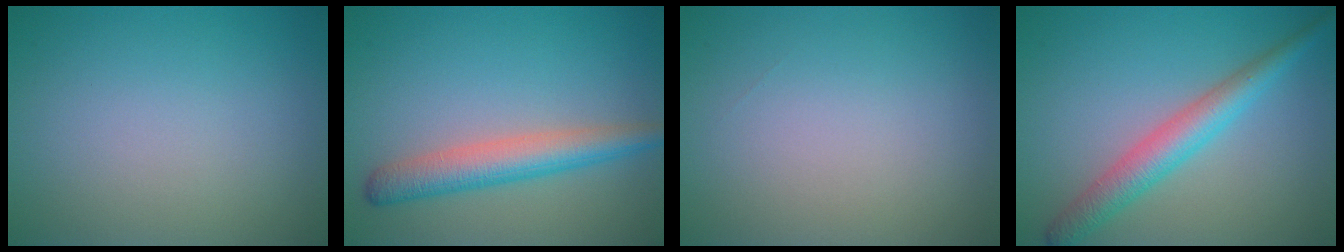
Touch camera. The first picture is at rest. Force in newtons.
{"total": 4.2, "press": 4.2, "slide": 0.1}
{"total": 0.0}
{"total": 4.0, "press": 4.0, "slide": 0.1}